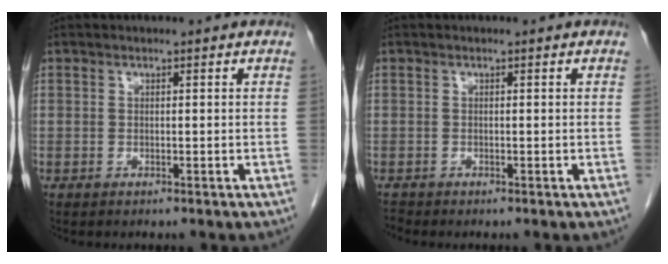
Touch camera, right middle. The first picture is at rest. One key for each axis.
{"total": 0.6, "fx": -0.5, "fy": -0.1, "fz": -0.2, "tx": -0.004, "ty": -0.007, "tz": -0.012}